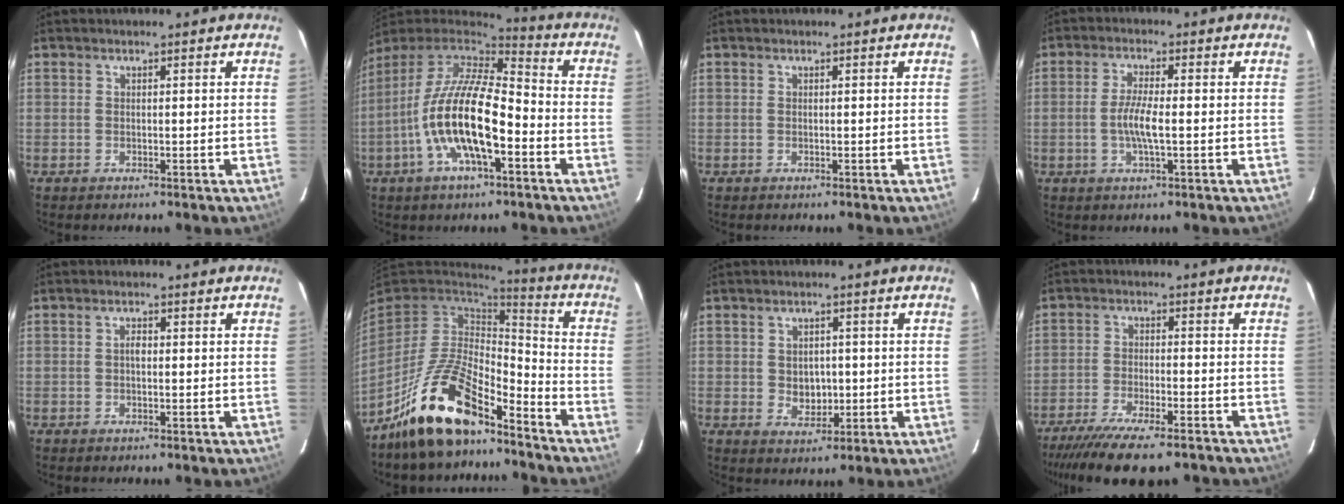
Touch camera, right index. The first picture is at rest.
{"total": 18.3, "force": [-5.7, 6.2, 16.3], "torque": [-0.313, -0.013, -0.111]}
{"total": 0.0}
{"total": 5.1, "force": [-0.9, 0.7, 5.0], "torque": [-0.097, -0.002, -0.018]}
{"total": 1.3, "force": [-0.1, 0.7, 1.1], "torque": [-0.019, 0.006, -0.003]}
{"total": 17.1, "force": [-12.3, 6.0, 10.3], "torque": [-0.214, -0.004, -0.227]}
{"total": 4.7, "force": [-0.3, 3.8, 2.7], "torque": [-0.046, 0.002, 0.003]}
{"total": 15.5, "force": [-12.7, 3.3, 8.3], "torque": [-0.174, -0.040, -0.202]}